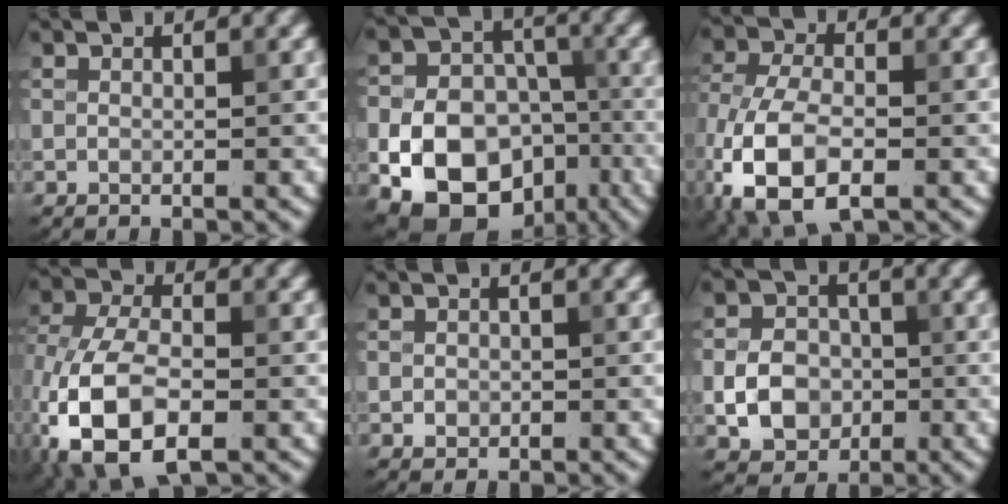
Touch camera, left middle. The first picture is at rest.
{"total": 12.6, "force": [-4.8, 9.6, 6.6], "torque": [-0.107, -0.027, -0.107]}
{"total": 9.8, "force": [-3.7, 5.4, 7.3], "torque": [-0.172, -0.014, -0.074]}
{"total": 11.5, "force": [-4.2, 6.5, 8.5], "torque": [-0.186, -0.014, -0.075]}
{"total": 0.9, "force": [-0.1, 0.8, 0.4], "torque": [-0.003, -0.004, -0.004]}
{"total": 4.7, "force": [-1.0, 3.8, 2.5], "torque": [-0.041, 0.001, -0.022]}